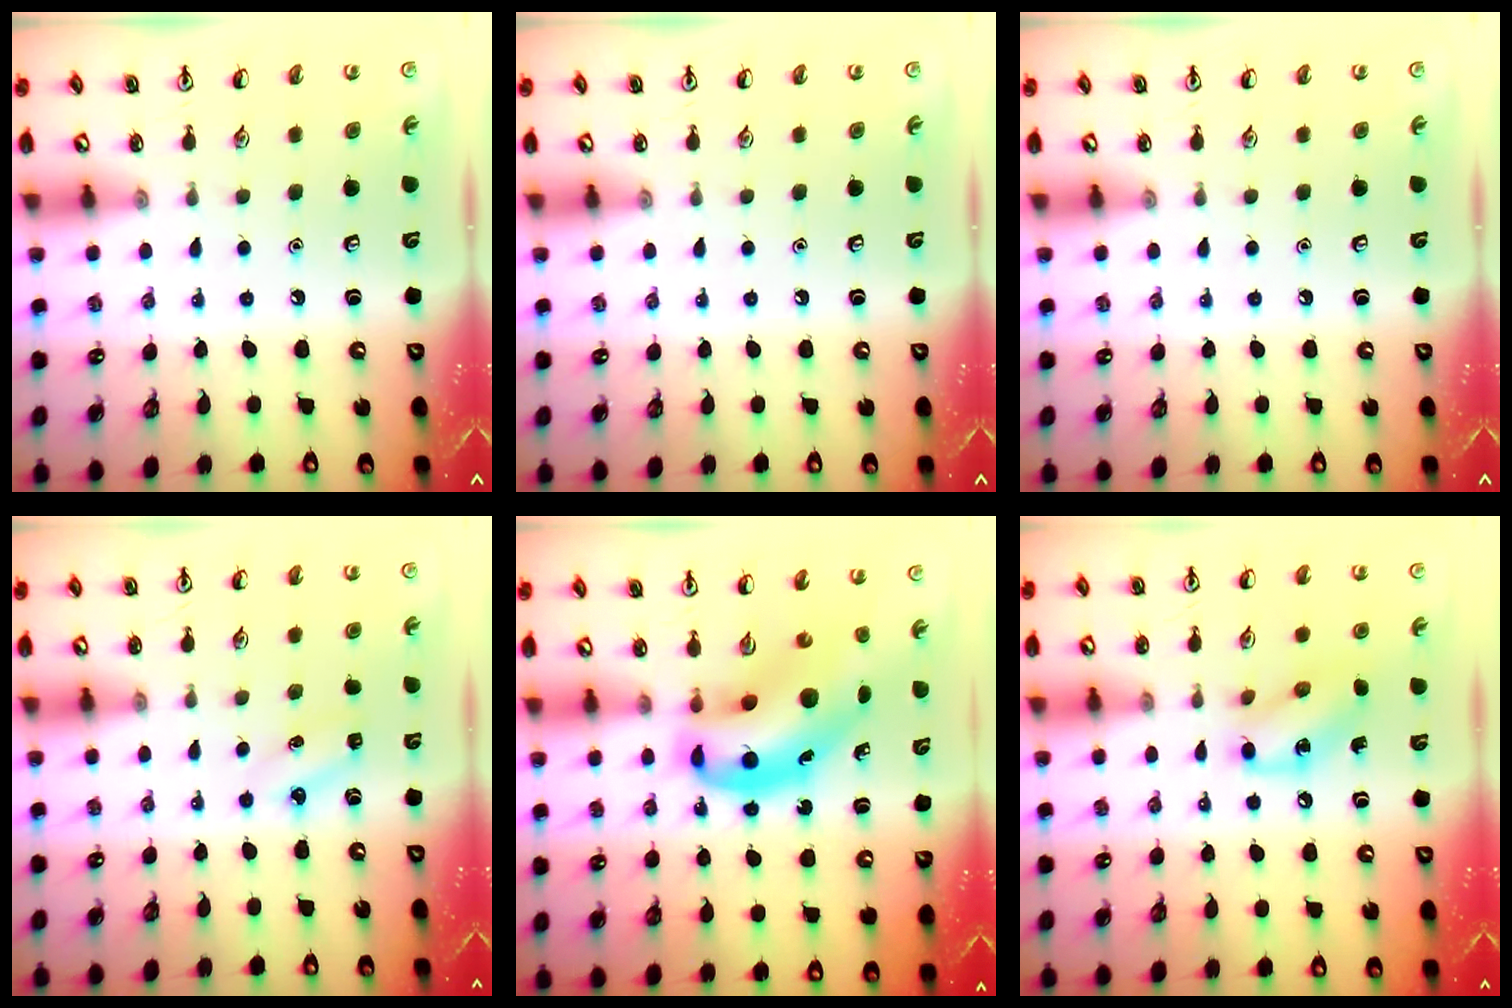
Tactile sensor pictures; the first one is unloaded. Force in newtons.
{"total": 0.0}
{"total": 0.0}
{"total": 2.8, "press": 2.6, "slide": 1.0}
{"total": 13.4, "press": 12.8, "slide": 3.9}
{"total": 10.5, "press": 10.4, "slide": 1.5}